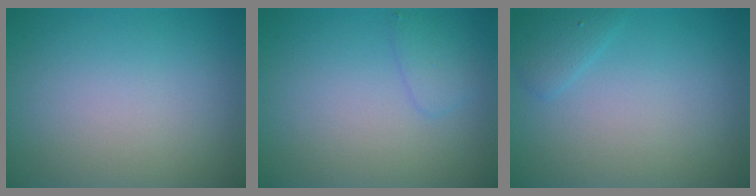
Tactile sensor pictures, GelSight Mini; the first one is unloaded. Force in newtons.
{"total": 1.4, "press": 1.4, "slide": 0.1}
{"total": 1.4, "press": 1.4, "slide": 0.1}